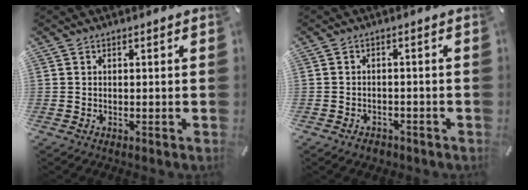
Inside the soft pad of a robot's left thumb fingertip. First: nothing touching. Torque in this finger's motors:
{"motor_torque": [-0.35, 0.38, -0.05, 0.09, 0.00]}